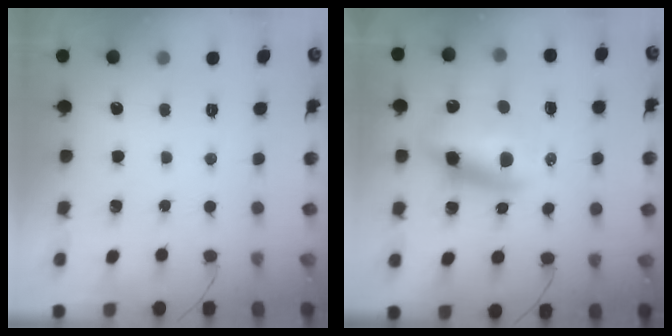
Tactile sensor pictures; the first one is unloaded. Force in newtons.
{"total": 12.5, "press": 12.1, "slide": 3.1}